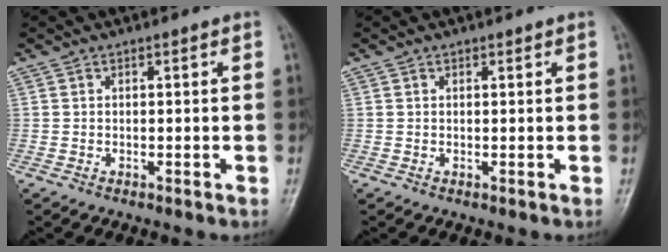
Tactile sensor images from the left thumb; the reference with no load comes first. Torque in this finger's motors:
{"motor_torque": [-0.26, -0.06, -0.29, 0.11, 0.03]}